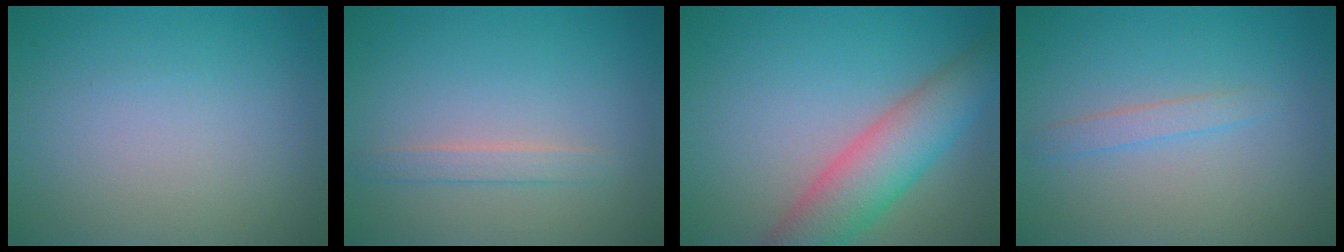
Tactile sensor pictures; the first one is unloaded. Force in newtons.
{"total": 1.4, "press": 1.4, "slide": 0.1}
{"total": 6.4, "press": 6.4, "slide": 0.2}
{"total": 1.3, "press": 1.3, "slide": 0.0}